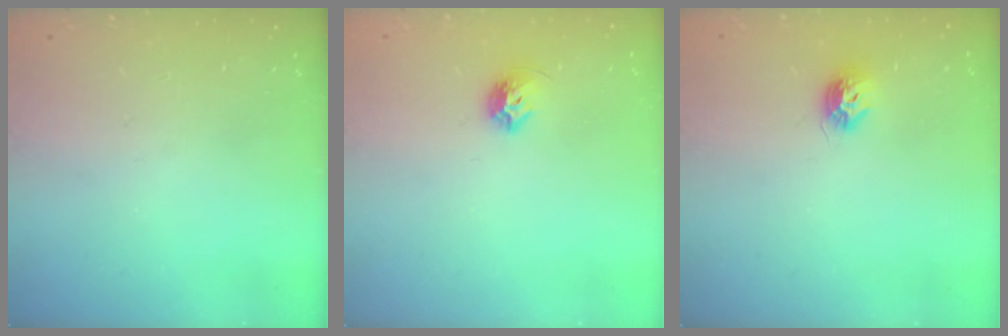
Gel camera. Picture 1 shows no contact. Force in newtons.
{"total": 7.0, "press": 7.0, "slide": 0.8}
{"total": 7.6, "press": 7.6, "slide": 0.2}